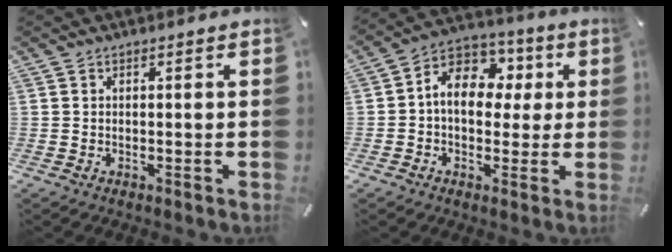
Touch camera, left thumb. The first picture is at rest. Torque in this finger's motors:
{"motor_torque": [-0.78, 1.48, 1.32, -0.98, 0.28]}